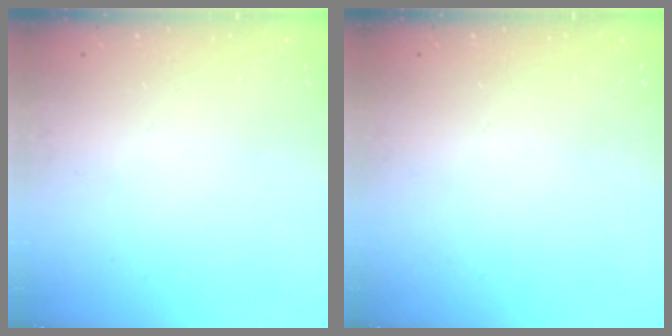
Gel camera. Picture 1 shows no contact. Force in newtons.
{"total": 0.0}